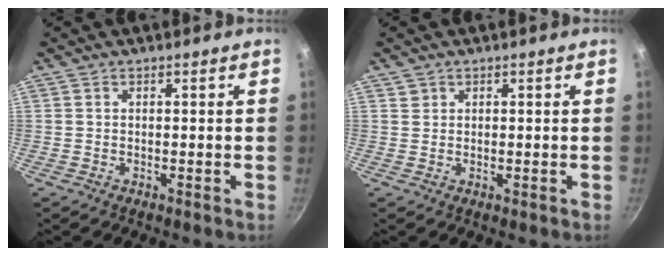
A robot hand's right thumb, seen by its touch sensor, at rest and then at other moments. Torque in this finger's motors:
{"motor_torque": [-0.29, -0.05, -0.60, -0.09, 0.01]}